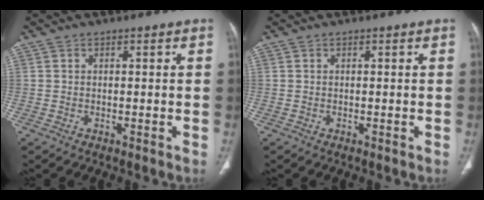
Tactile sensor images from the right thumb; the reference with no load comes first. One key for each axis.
{"total": 0.0}